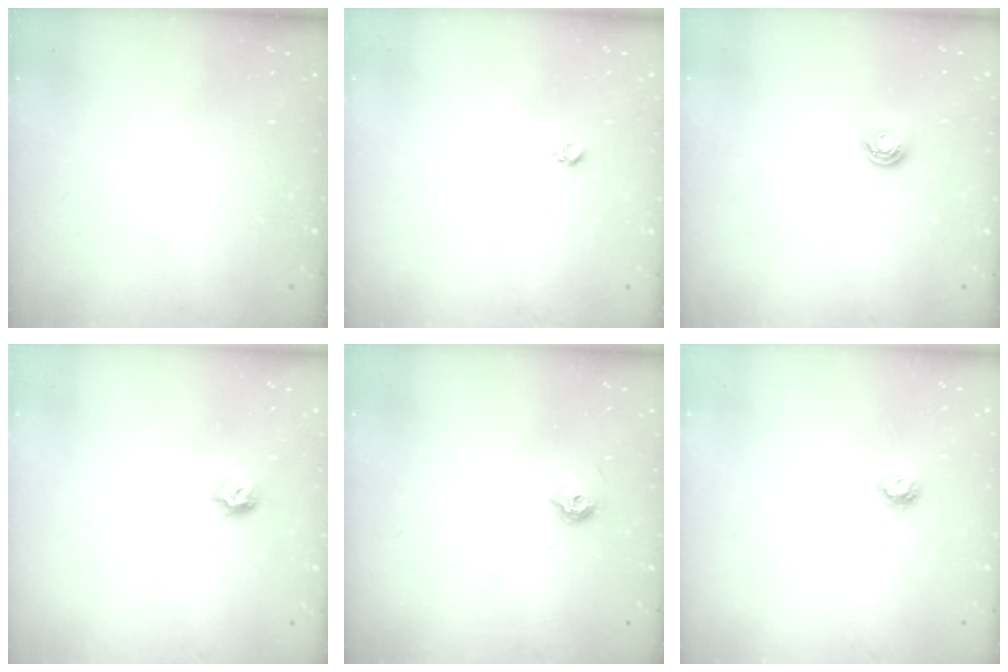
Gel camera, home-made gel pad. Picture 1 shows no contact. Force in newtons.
{"total": 3.0, "press": 2.9, "slide": 0.4}
{"total": 5.0, "press": 4.9, "slide": 0.6}
{"total": 6.6, "press": 6.5, "slide": 0.6}
{"total": 6.1, "press": 6.0, "slide": 0.9}
{"total": 3.8, "press": 3.8, "slide": 0.5}